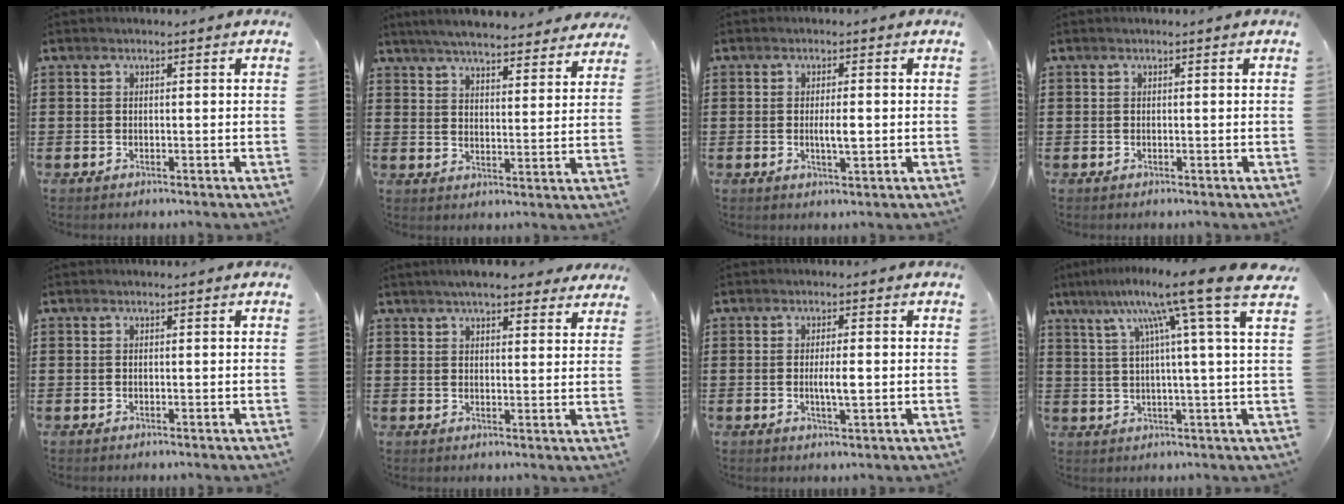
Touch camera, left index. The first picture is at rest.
{"total": 5.5, "force": [5.3, 0.2, 1.6], "torque": [-0.052, -0.023, 0.094]}
{"total": 3.2, "force": [-0.2, 0.7, 3.2], "torque": [-0.056, -0.003, -0.003]}
{"total": 0.0}
{"total": 0.0}
{"total": 5.3, "force": [4.6, 1.1, 2.5], "torque": [-0.059, -0.001, 0.085]}
{"total": 3.4, "force": [-0.2, 0.6, 3.4], "torque": [-0.066, -0.006, -0.007]}
{"total": 12.4, "force": [6.8, -1.4, 10.3], "torque": [-0.201, -0.021, 0.096]}